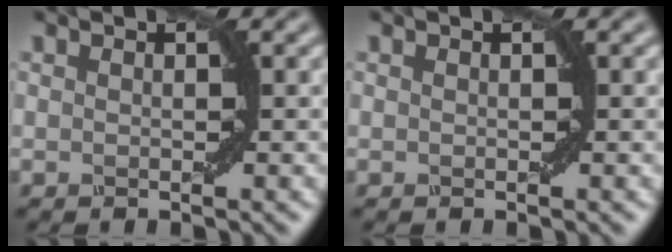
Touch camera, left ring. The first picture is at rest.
{"total": 0.0}